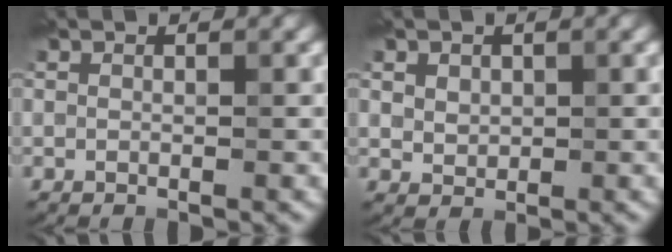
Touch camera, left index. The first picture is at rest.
{"total": 3.0, "force": [1.4, 2.2, 1.5], "torque": [-0.036, 0.013, 0.024]}